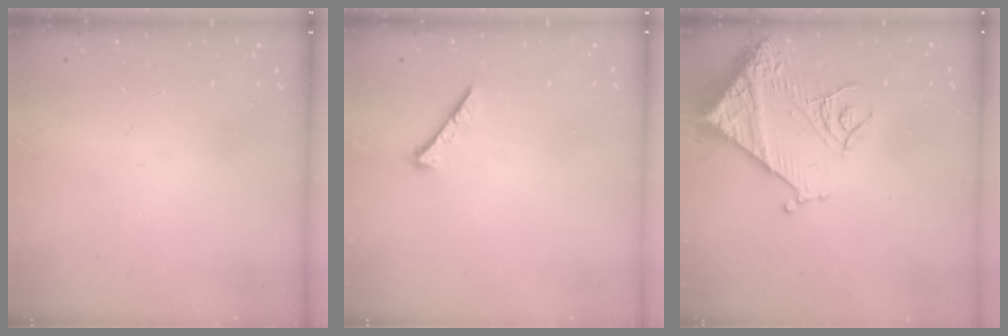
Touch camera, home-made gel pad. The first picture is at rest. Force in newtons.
{"total": 0.0}
{"total": 14.9, "press": 14.8, "slide": 1.6}